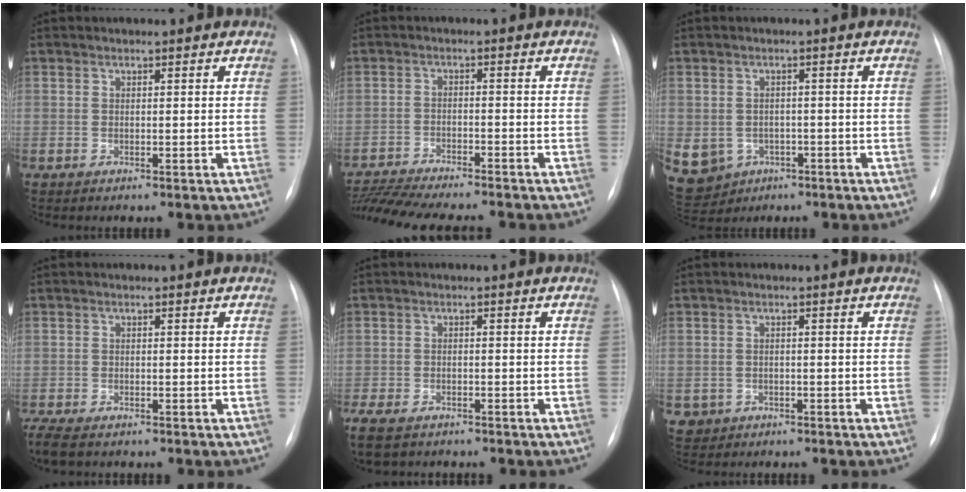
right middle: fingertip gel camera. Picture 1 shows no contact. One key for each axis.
{"total": 14.9, "fx": -13.5, "fy": 1.2, "fz": 6.2, "tx": -0.113, "ty": -0.013, "tz": -0.203}
{"total": 16.4, "fx": -6.7, "fy": 13.9, "fz": 5.8, "tx": -0.187, "ty": 0.001, "tz": -0.077}
{"total": 5.3, "fx": -4.1, "fy": 1.9, "fz": 2.8, "tx": -0.055, "ty": -0.015, "tz": -0.067}
{"total": 9.0, "fx": -6.5, "fy": 4.5, "fz": 4.2, "tx": -0.102, "ty": -0.017, "tz": -0.099}
{"total": 2.4, "fx": -1.2, "fy": 2.1, "fz": -0.1, "tx": -0.001, "ty": 0.007, "tz": -0.016}